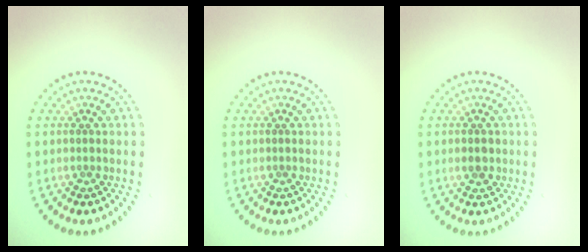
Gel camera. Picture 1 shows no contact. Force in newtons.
{"total": 0.0}
{"total": 1.4, "press": 1.4, "slide": 0.0}